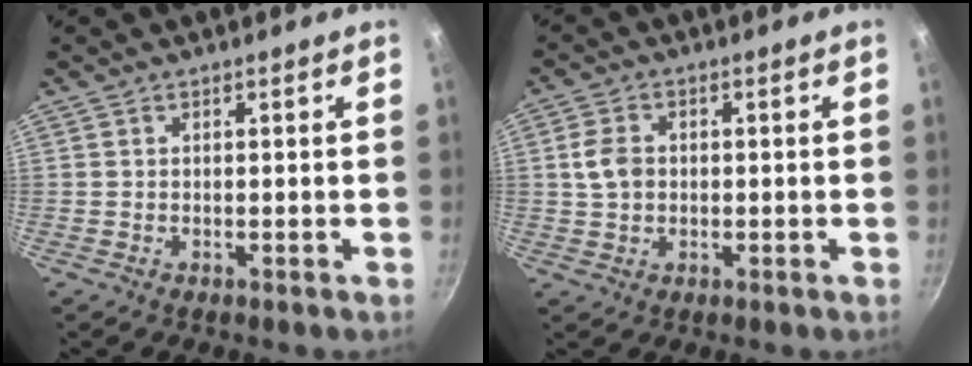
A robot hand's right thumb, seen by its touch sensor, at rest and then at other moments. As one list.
[{"total": 4.9, "force": [0.4, 3.8, 3.2], "torque": [-0.053, 0.005, 0.003]}]